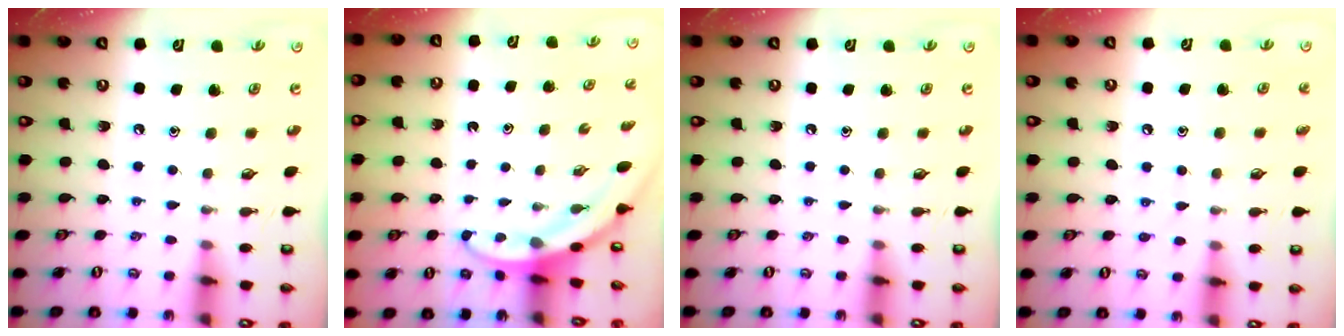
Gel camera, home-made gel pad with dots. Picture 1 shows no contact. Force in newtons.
{"total": 2.9, "press": 2.9, "slide": 0.1}
{"total": 0.0}
{"total": 4.4, "press": 4.3, "slide": 0.5}